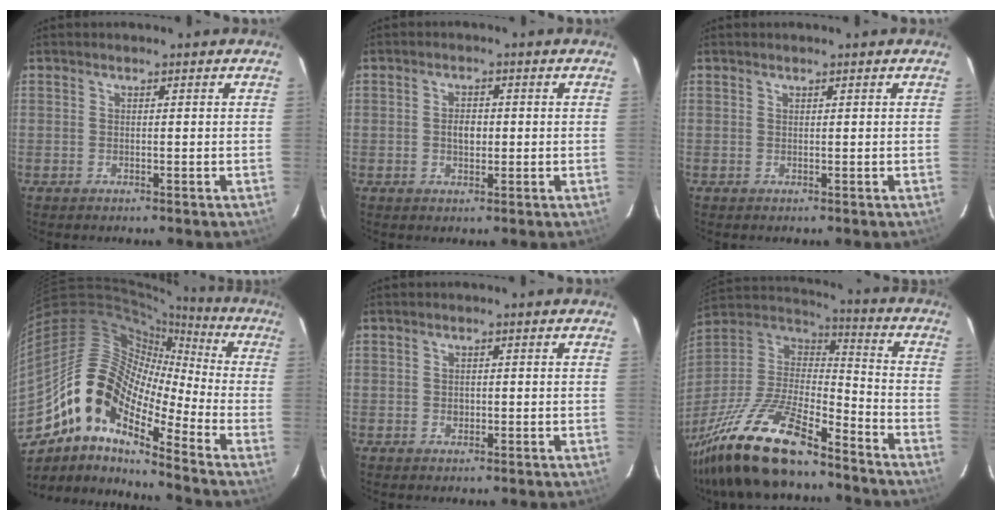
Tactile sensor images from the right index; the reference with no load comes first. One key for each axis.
{"total": 2.9, "fx": -0.1, "fy": 1.9, "fz": 2.2, "tx": -0.038, "ty": 0.005, "tz": -0.003}
{"total": 0.0}
{"total": 16.8, "fx": -9.6, "fy": 6.2, "fz": 12.2, "tx": -0.199, "ty": -0.002, "tz": -0.198}
{"total": 1.1, "fx": -0.1, "fy": 1.0, "fz": 0.3, "tx": -0.003, "ty": 0.000, "tz": 0.000}
{"total": 24.9, "fx": -18.2, "fy": 7.0, "fz": 15.6, "tx": -0.326, "ty": -0.040, "tz": -0.321}